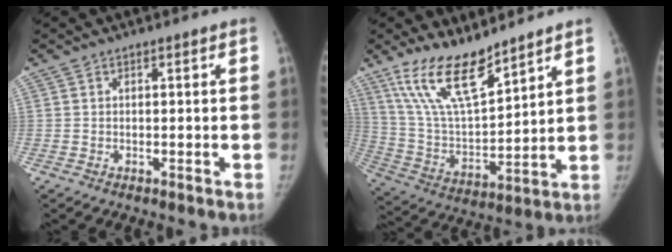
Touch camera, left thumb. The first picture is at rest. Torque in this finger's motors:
{"motor_torque": [0.35, 0.19, 1.57, -1.19, 0.13]}